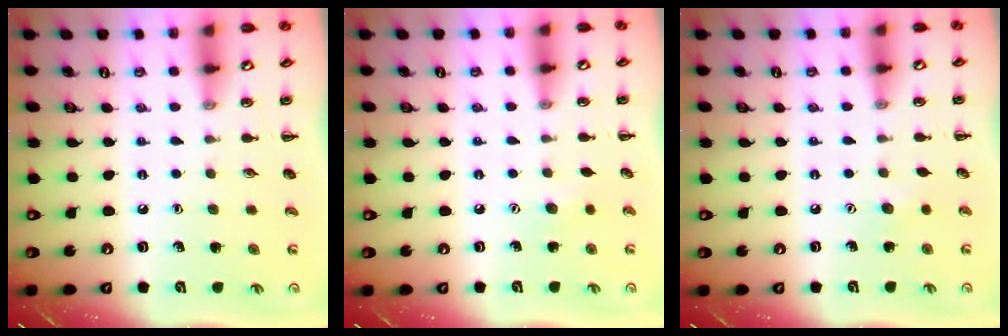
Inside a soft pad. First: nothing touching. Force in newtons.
{"total": 3.5, "press": 3.4, "slide": 0.9}
{"total": 3.5, "press": 3.4, "slide": 0.9}